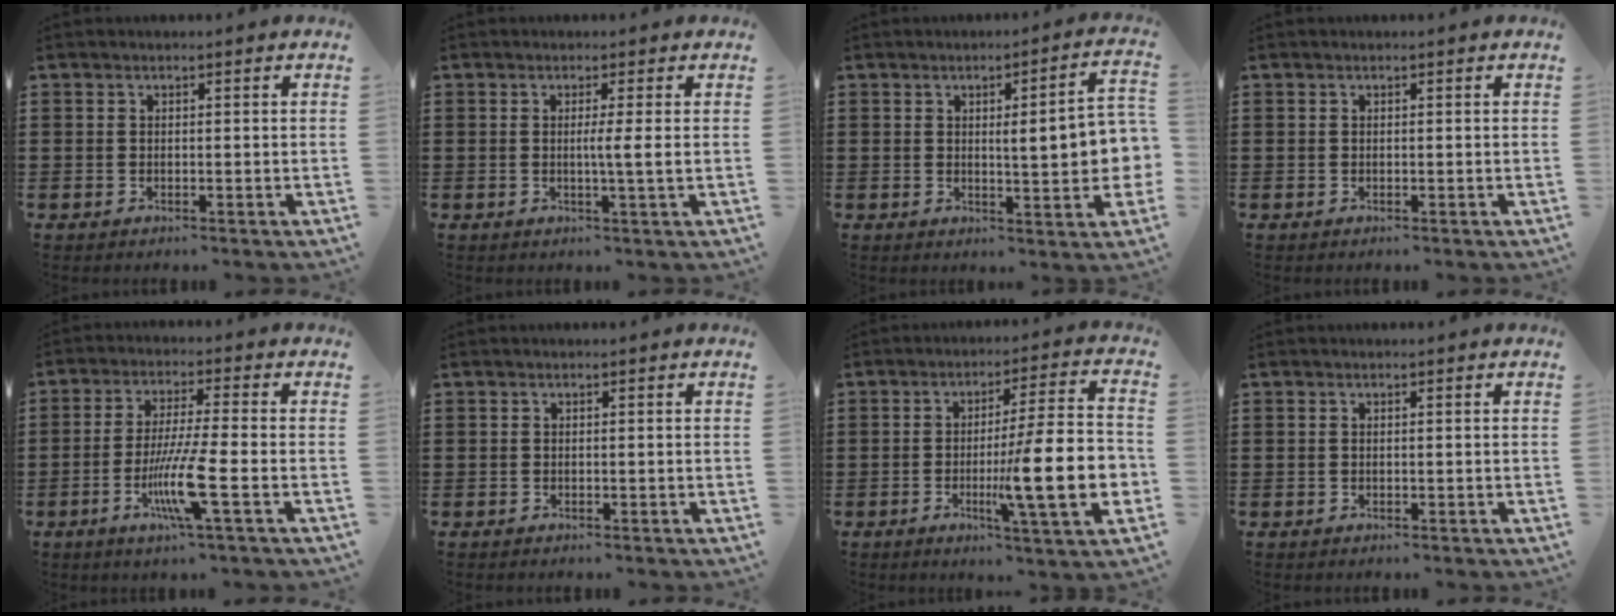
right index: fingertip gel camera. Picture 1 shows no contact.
{"total": 3.0, "force": [0.1, -0.6, 2.9], "torque": [-0.053, -0.008, -0.003]}
{"total": 8.0, "force": [0.7, 1.4, 7.9], "torque": [-0.108, -0.013, 0.004]}
{"total": 0.0}
{"total": 9.1, "force": [-3.2, 0.2, 8.6], "torque": [-0.175, -0.021, -0.063]}
{"total": 0.0}
{"total": 15.4, "force": [-3.2, 2.3, 14.9], "torque": [-0.235, -0.009, -0.054]}
{"total": 0.0}